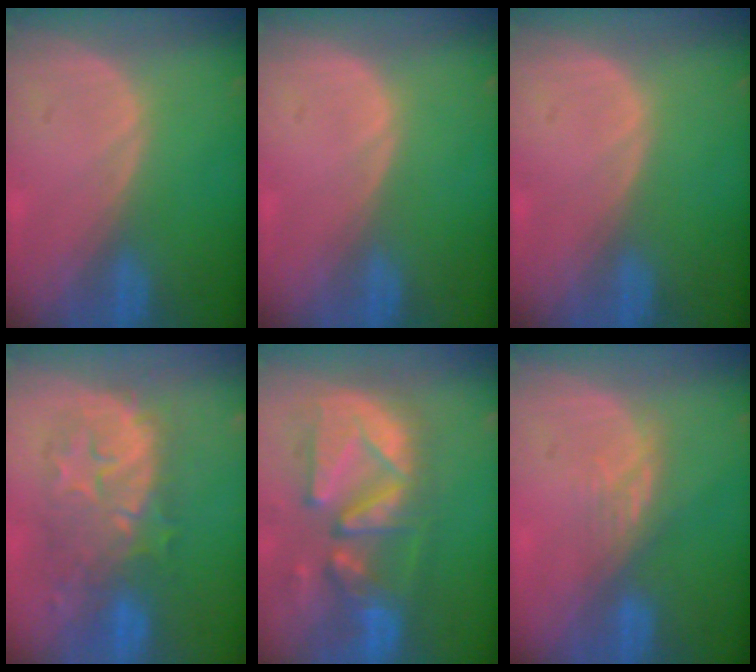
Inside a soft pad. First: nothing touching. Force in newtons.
{"total": 0.0}
{"total": 0.0}
{"total": 9.4, "press": 9.2, "slide": 1.7}
{"total": 12.7, "press": 11.2, "slide": 6.1}
{"total": 3.3, "press": 3.0, "slide": 1.5}